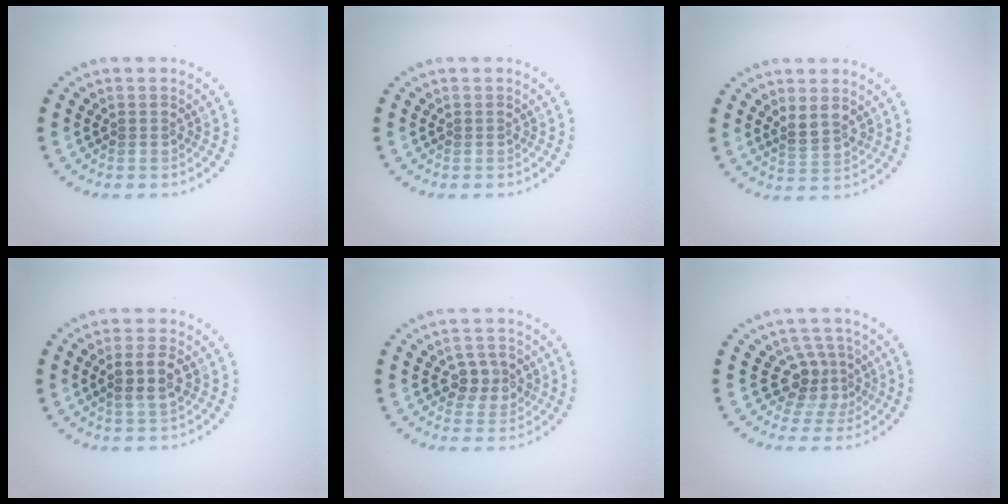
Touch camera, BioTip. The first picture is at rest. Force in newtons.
{"total": 0.0}
{"total": 2.0, "press": 1.9, "slide": 0.7}
{"total": 2.8, "press": 2.6, "slide": 0.9}
{"total": 2.7, "press": 2.7, "slide": 0.6}
{"total": 3.1, "press": 2.2, "slide": 2.1}